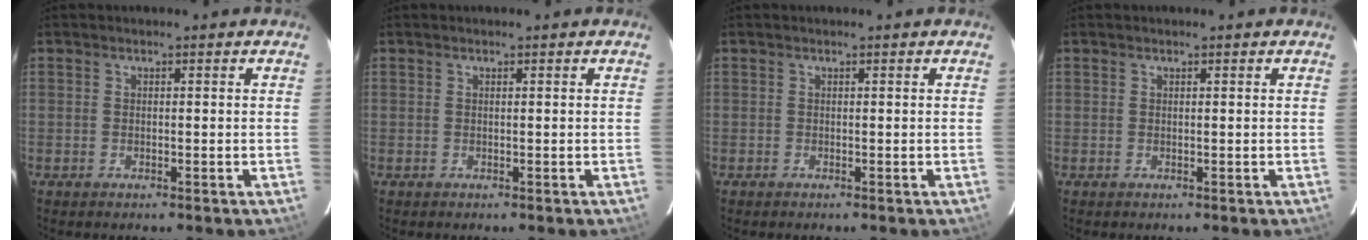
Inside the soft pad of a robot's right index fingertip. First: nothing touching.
{"total": 0.0}
{"total": 0.0}
{"total": 0.0}